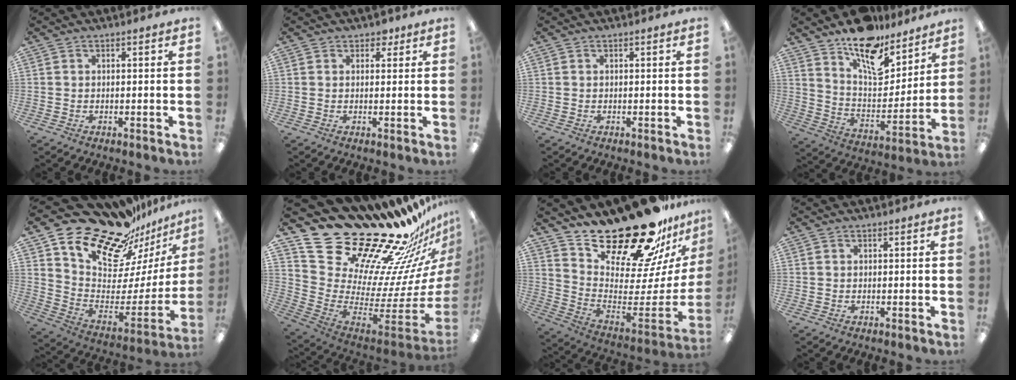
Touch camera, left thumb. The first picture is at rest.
{"total": 2.6, "force": [1.6, 1.8, 0.8], "torque": [-0.001, -0.002, 0.027]}
{"total": 0.0}
{"total": 15.1, "force": [11.9, 6.8, 6.4], "torque": [-0.107, -0.095, 0.211]}
{"total": 22.2, "force": [19.2, 8.8, 6.8], "torque": [-0.116, -0.149, 0.343]}
{"total": 30.7, "force": [26.0, 11.8, 11.4], "torque": [-0.106, -0.252, 0.489]}
{"total": 24.7, "force": [21.2, 7.1, 10.4], "torque": [-0.141, -0.178, 0.369]}
{"total": 0.0}